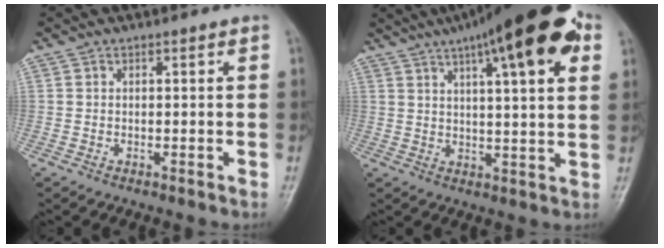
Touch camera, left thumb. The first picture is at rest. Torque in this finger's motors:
{"motor_torque": [0.77, 0.72, 1.86, -0.91, 0.11]}